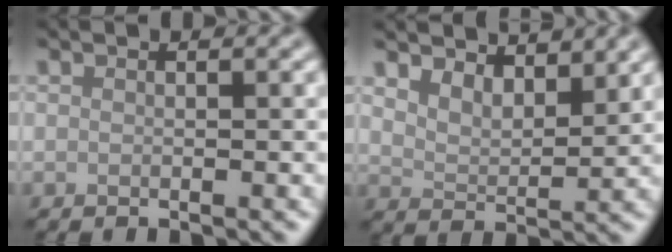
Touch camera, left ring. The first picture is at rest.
{"total": 3.7, "force": [3.1, 1.3, 1.5], "torque": [-0.033, -0.003, 0.048]}